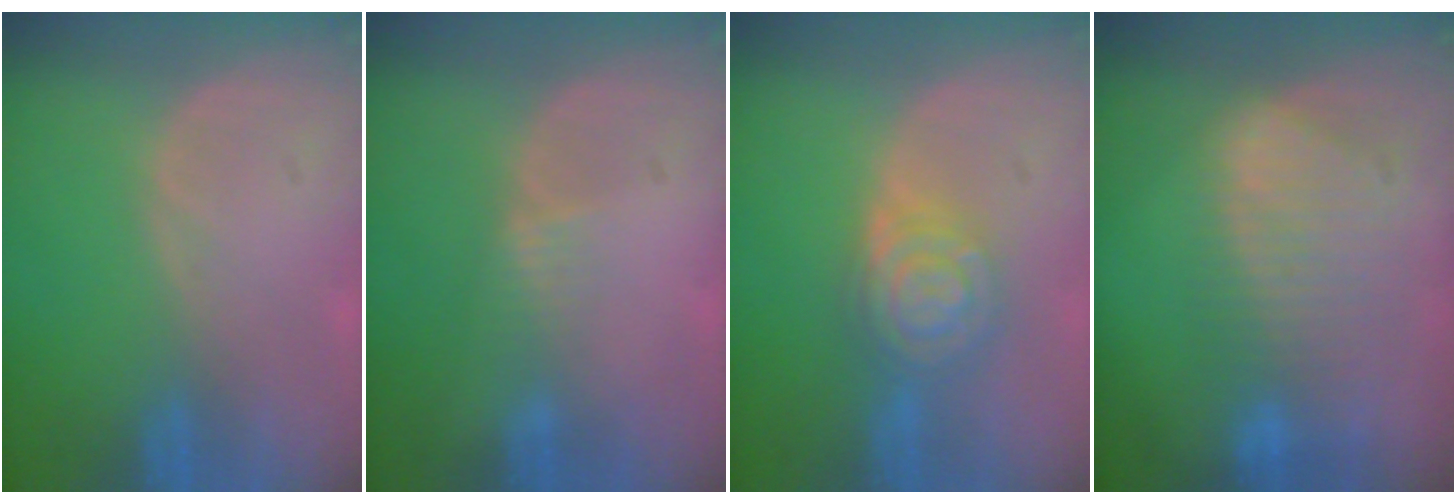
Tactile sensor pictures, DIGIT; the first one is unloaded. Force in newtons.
{"total": 1.4, "press": 1.1, "slide": 0.8}
{"total": 6.7, "press": 6.7, "slide": 0.4}
{"total": 9.1, "press": 8.0, "slide": 4.4}